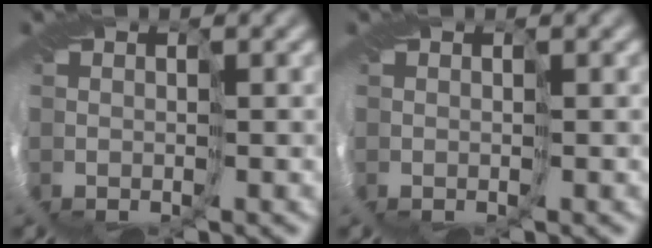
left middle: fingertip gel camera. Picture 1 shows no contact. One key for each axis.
{"total": 0.0}